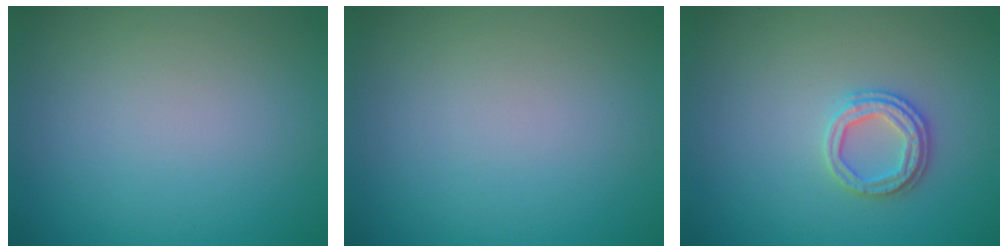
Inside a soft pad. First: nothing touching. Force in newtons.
{"total": 0.0}
{"total": 2.6, "press": 2.4, "slide": 0.8}